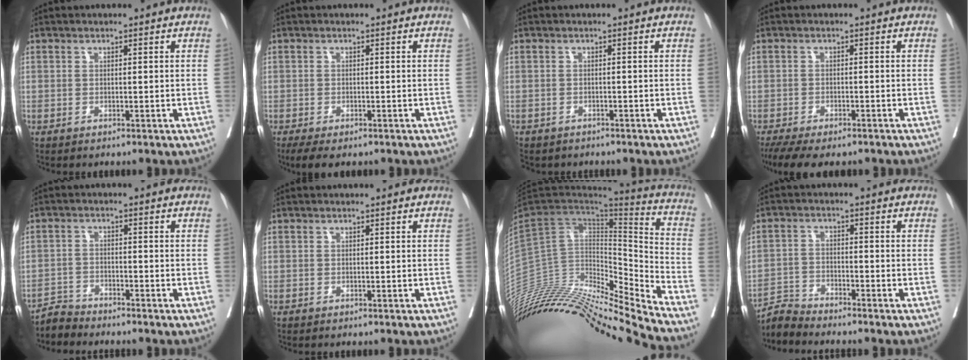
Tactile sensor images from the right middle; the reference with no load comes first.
{"total": 4.2, "force": [-3.0, 1.7, 2.4], "torque": [-0.043, -0.012, -0.047]}
{"total": 4.9, "force": [-4.0, 2.6, 1.2], "torque": [-0.026, -0.003, -0.054]}
{"total": 9.4, "force": [-7.4, 3.2, 4.8], "torque": [-0.079, -0.006, -0.111]}
{"total": 3.1, "force": [-2.9, 0.1, -1.0], "torque": [0.020, -0.013, -0.058]}
{"total": 0.0}
{"total": 29.0, "force": [-26.5, 1.2, 11.9], "torque": [-0.202, -0.020, -0.433]}
{"total": 4.0, "force": [-3.8, -0.5, -0.9], "torque": [0.014, -0.014, -0.075]}